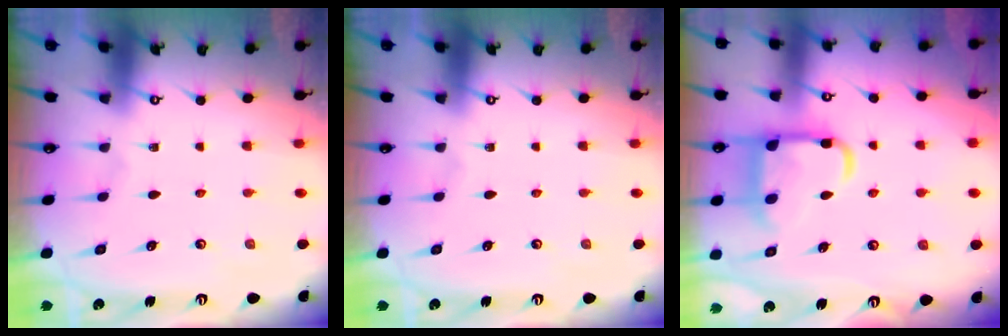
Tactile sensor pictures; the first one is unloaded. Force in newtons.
{"total": 0.0}
{"total": 14.0, "press": 14.0, "slide": 1.0}